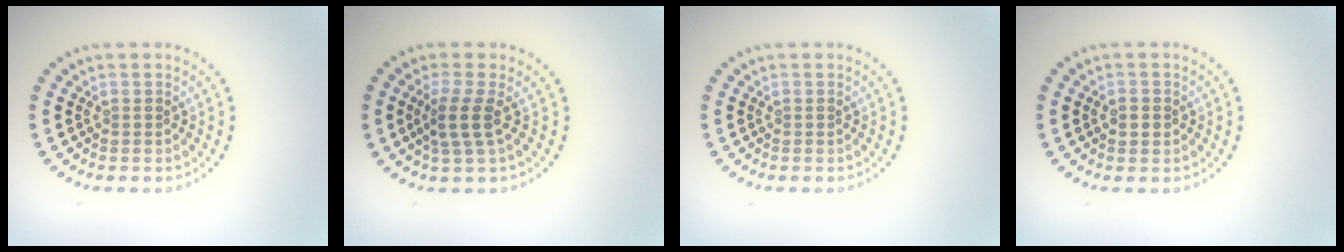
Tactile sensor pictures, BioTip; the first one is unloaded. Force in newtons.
{"total": 2.5, "press": 2.0, "slide": 1.6}
{"total": 0.0}
{"total": 1.0, "press": 0.9, "slide": 0.2}